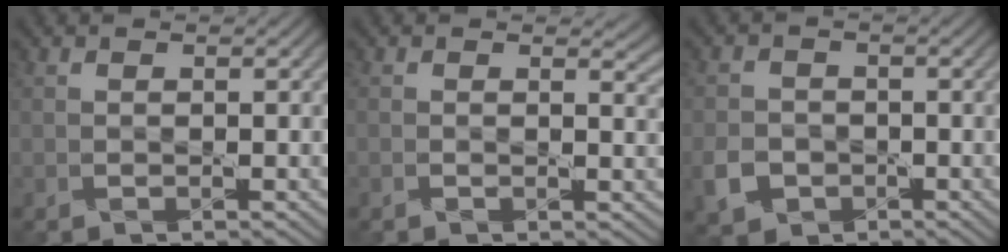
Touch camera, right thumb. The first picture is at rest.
{"total": 1.2, "force": [0.3, 0.8, 0.9], "torque": [-0.017, -0.004, 0.006]}
{"total": 4.3, "force": [-1.9, 3.5, 1.7], "torque": [-0.047, -0.008, -0.042]}